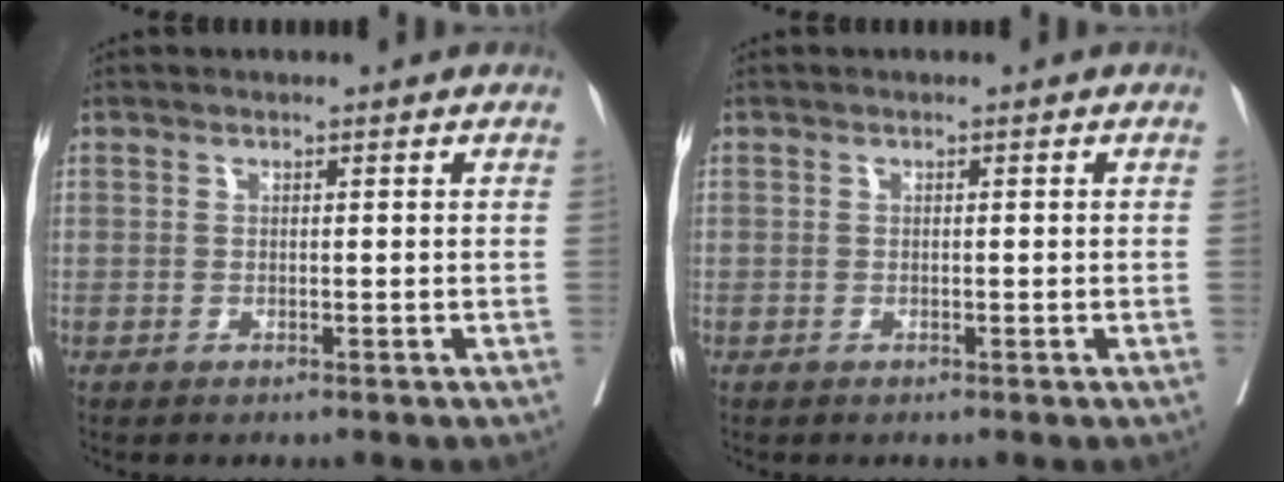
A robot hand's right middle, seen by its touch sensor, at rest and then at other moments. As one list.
[{"total": 1.0, "force": [-0.2, 0.0, 1.0], "torque": [-0.018, 0.004, 0.000]}]